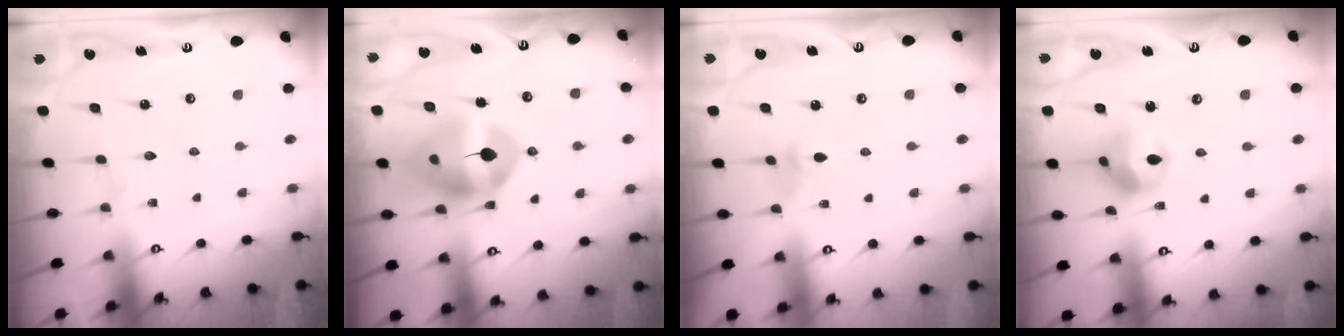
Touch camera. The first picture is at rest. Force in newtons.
{"total": 12.5, "press": 12.3, "slide": 2.1}
{"total": 3.2, "press": 3.1, "slide": 0.7}
{"total": 10.3, "press": 10.2, "slide": 1.8}